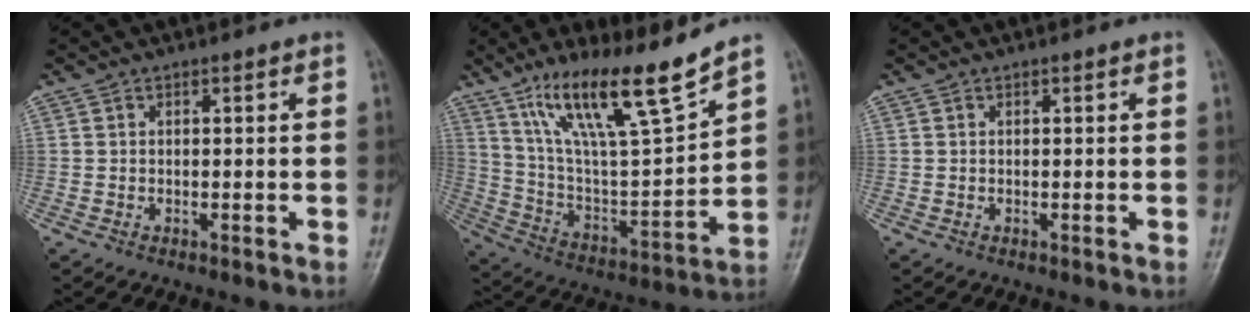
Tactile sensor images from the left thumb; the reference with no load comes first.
{"total": 18.3, "force": [12.9, 2.6, 12.7], "torque": [-0.202, -0.065, 0.240]}
{"total": 0.0}